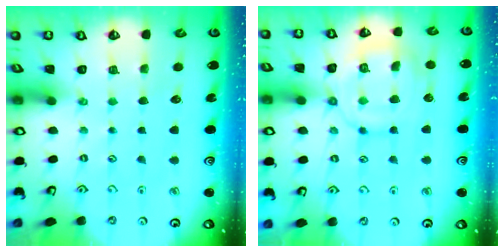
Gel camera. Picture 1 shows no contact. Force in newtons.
{"total": 13.9, "press": 13.8, "slide": 1.1}